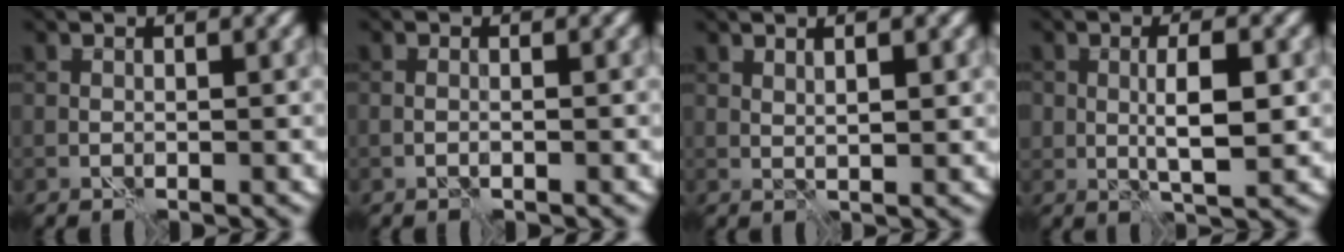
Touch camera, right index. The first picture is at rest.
{"total": 0.0}
{"total": 1.5, "force": [0.7, 0.2, 1.4], "torque": [-0.022, -0.003, 0.014]}
{"total": 3.8, "force": [-0.1, 1.2, 3.6], "torque": [-0.064, -0.002, 0.001]}